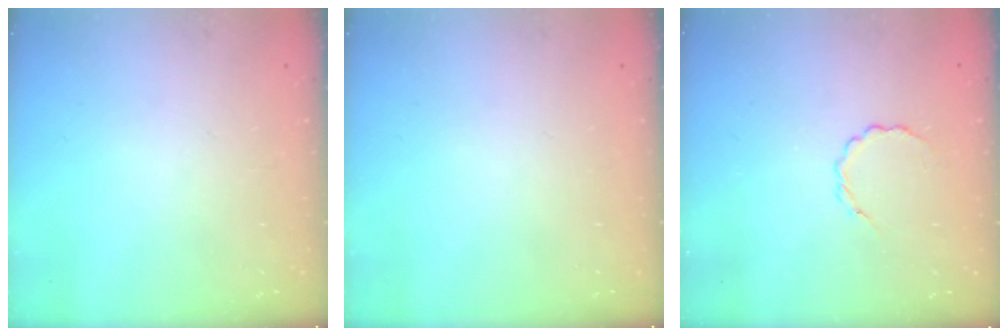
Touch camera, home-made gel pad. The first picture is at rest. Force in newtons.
{"total": 0.0}
{"total": 3.0, "press": 2.8, "slide": 1.0}